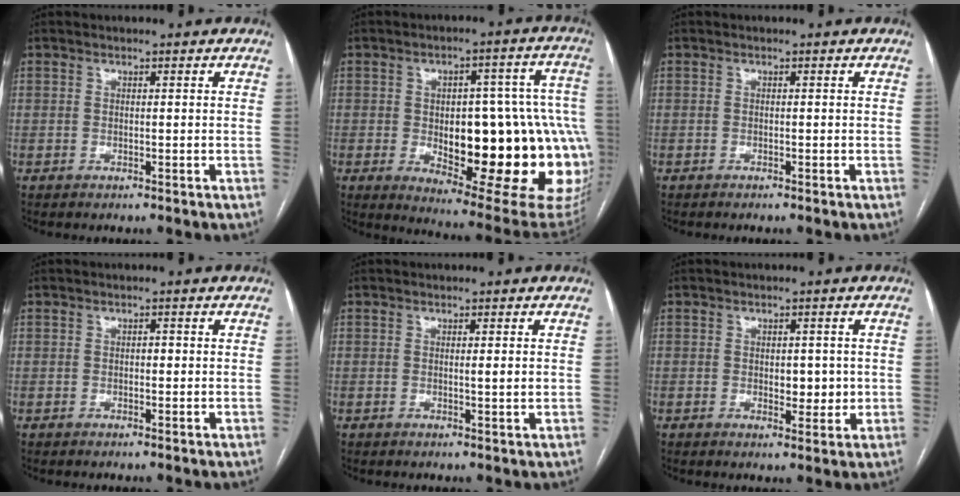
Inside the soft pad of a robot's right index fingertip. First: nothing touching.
{"total": 27.1, "force": [-4.0, 9.6, 25.0], "torque": [-0.237, 0.024, -0.024]}
{"total": 0.0}
{"total": 0.9, "force": [0.1, 0.6, 0.7], "torque": [-0.009, 0.005, 0.001]}
{"total": 1.6, "force": [0.3, 0.1, 1.6], "torque": [-0.024, -0.002, 0.004]}
{"total": 3.7, "force": [0.0, 2.2, 3.0], "torque": [-0.035, -0.001, 0.006]}